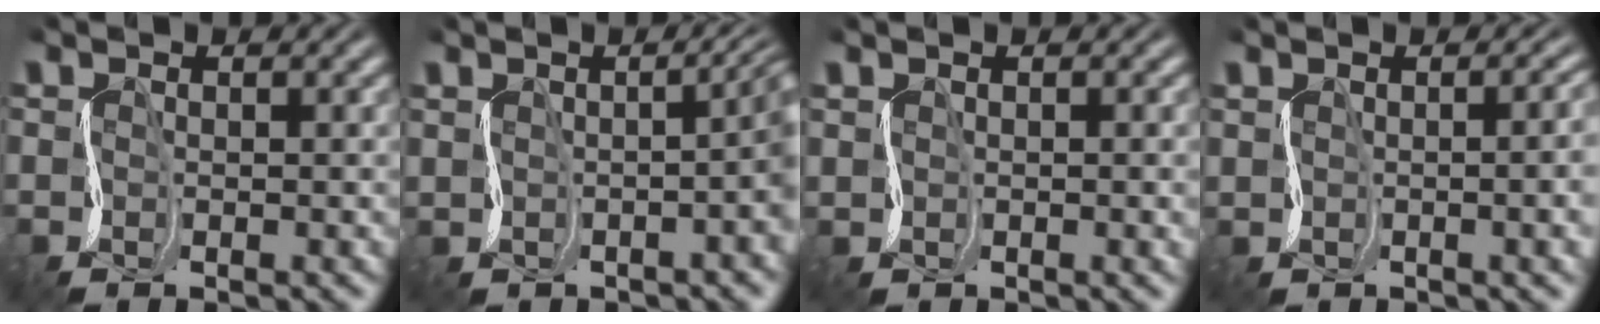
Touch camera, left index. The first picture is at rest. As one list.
[{"total": 4.0, "force": [0.0, 1.6, 3.7], "torque": [-0.012, -0.005, 0.005]}, {"total": 0.7, "force": [0.7, 0.2, 0.2], "torque": [-0.002, -0.001, 0.013]}, {"total": 4.1, "force": [0.3, 2.0, 3.6], "torque": [-0.015, 0.004, 0.015]}]